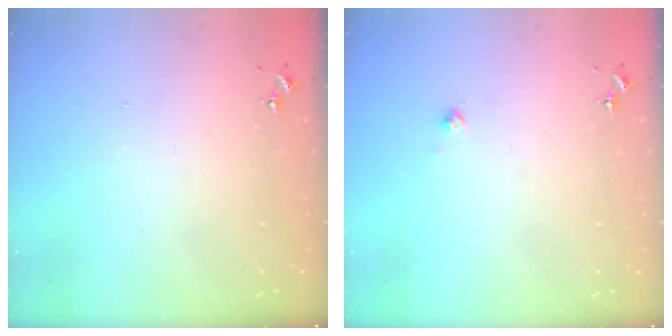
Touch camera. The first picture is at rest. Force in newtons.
{"total": 2.3, "press": 2.3, "slide": 0.2}